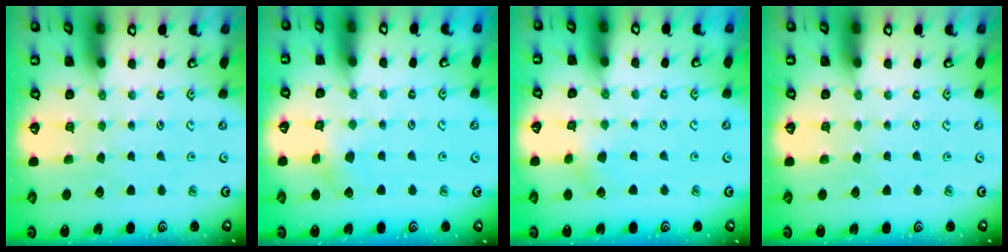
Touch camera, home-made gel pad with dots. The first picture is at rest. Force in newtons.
{"total": 4.0, "press": 4.0, "slide": 0.5}
{"total": 2.9, "press": 2.8, "slide": 0.2}
{"total": 0.0}